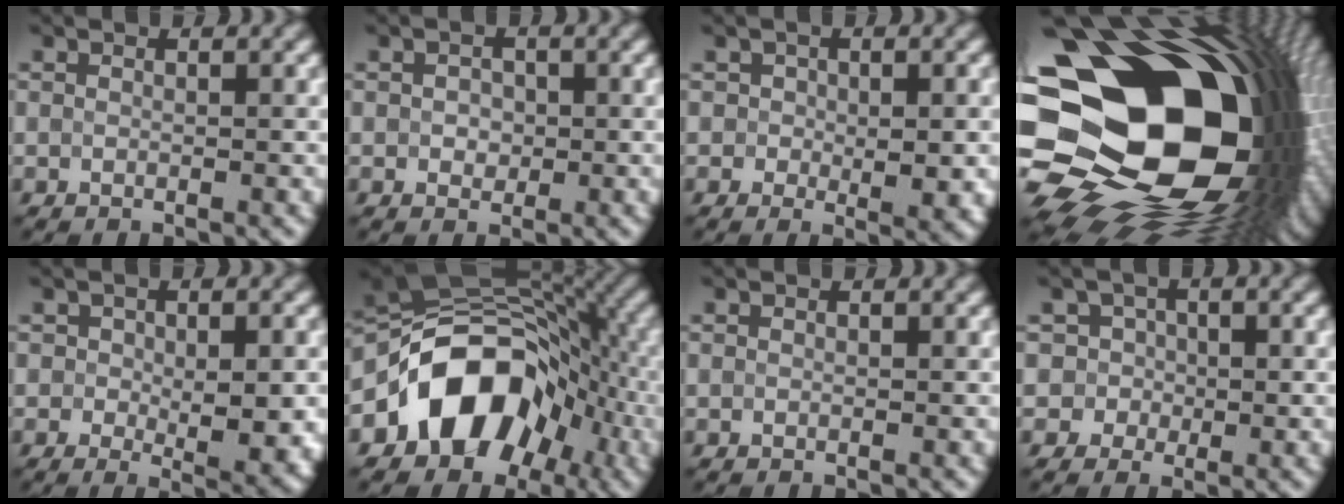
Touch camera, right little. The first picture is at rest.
{"total": 1.0, "force": [-0.1, 0.9, 0.5], "torque": [-0.010, 0.005, 0.002]}
{"total": 2.7, "force": [-0.4, 1.6, 2.1], "torque": [-0.026, -0.002, 0.001]}
{"total": 22.7, "force": [-1.8, 15.3, 16.7], "torque": [-0.287, -0.018, -0.027]}
{"total": 4.8, "force": [-0.8, 2.4, 4.1], "torque": [-0.057, -0.008, 0.000]}
{"total": 11.0, "force": [-4.3, 7.8, 6.5], "torque": [-0.081, 0.022, -0.078]}
{"total": 0.0}
{"total": 2.2, "force": [-0.2, 2.2, 0.1], "torque": [0.027, 0.021, -0.010]}